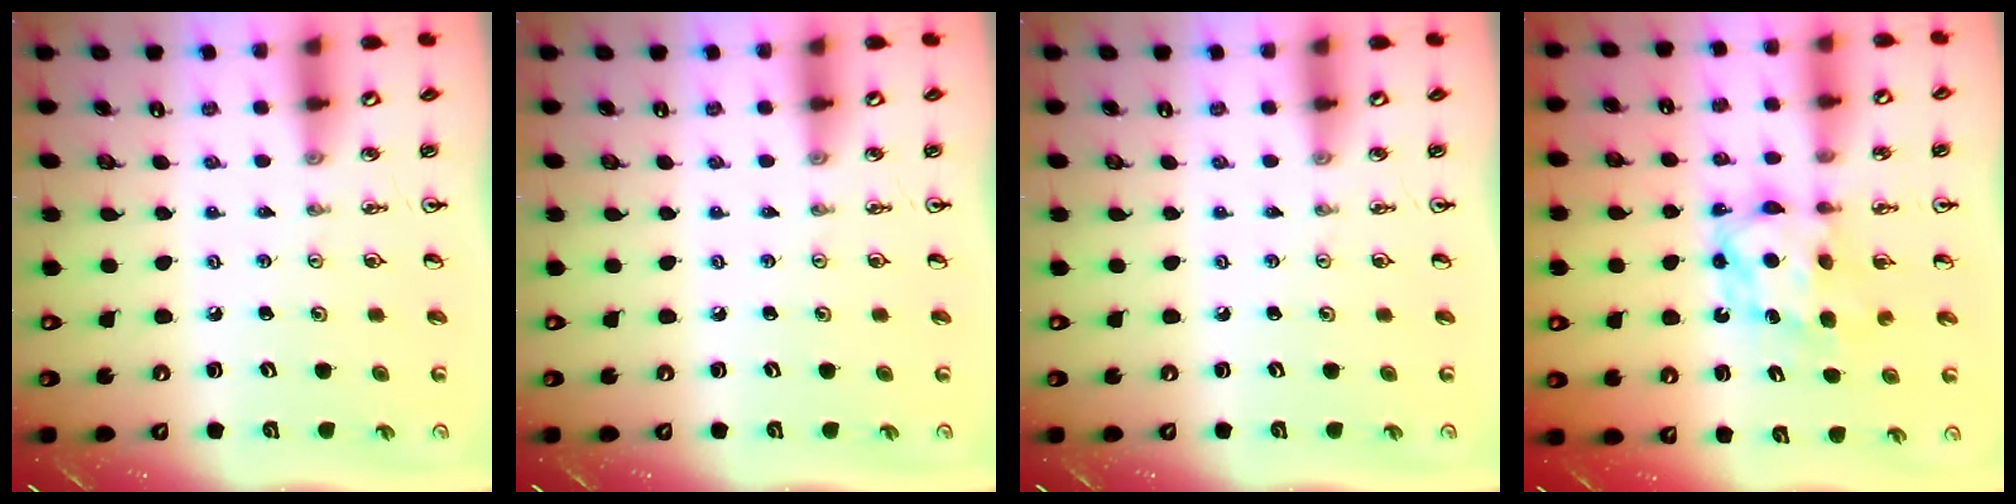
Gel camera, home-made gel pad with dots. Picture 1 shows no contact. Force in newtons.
{"total": 0.0}
{"total": 0.0}
{"total": 6.2, "press": 6.1, "slide": 0.5}